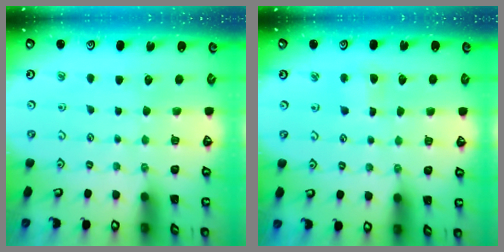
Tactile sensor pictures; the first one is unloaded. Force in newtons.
{"total": 3.9, "press": 3.8, "slide": 0.4}